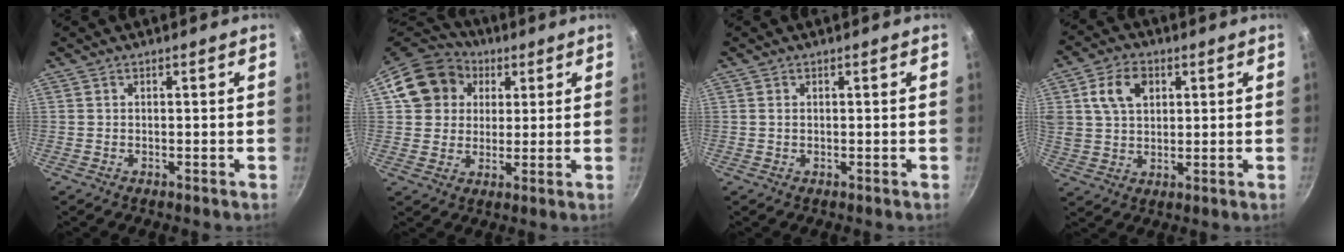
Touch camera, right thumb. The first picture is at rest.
{"total": 13.9, "force": [4.2, 12.0, 5.6], "torque": [-0.087, 0.024, 0.064]}
{"total": 0.6, "force": [0.1, 0.4, 0.4], "torque": [-0.008, 0.000, 0.003]}
{"total": 9.2, "force": [3.2, 6.5, 5.7], "torque": [-0.090, 0.000, 0.054]}